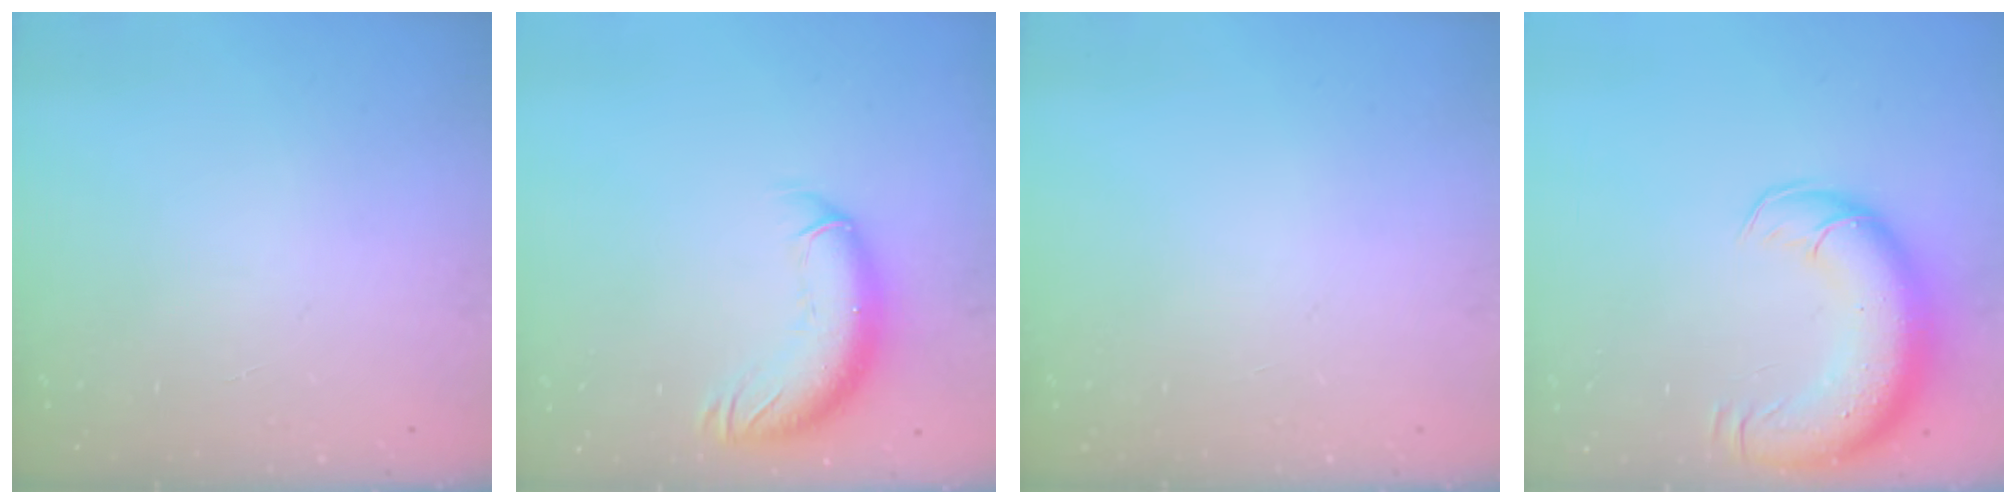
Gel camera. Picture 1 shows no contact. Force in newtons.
{"total": 11.7, "press": 11.4, "slide": 2.8}
{"total": 0.0}
{"total": 16.2, "press": 15.7, "slide": 3.9}